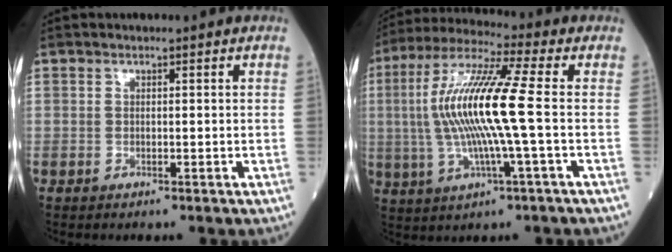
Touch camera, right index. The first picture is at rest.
{"total": 14.9, "force": [-0.2, 0.3, 14.9], "torque": [-0.307, 0.010, -0.010]}